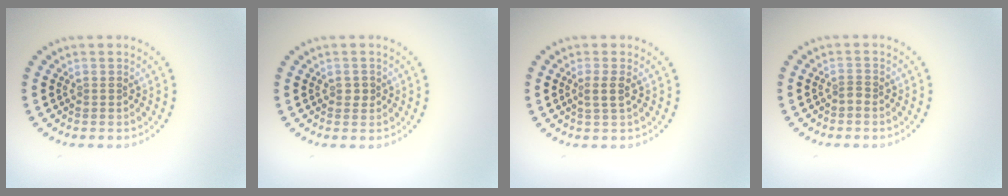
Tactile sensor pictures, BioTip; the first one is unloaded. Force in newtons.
{"total": 0.9, "press": 0.9, "slide": 0.2}
{"total": 1.5, "press": 1.2, "slide": 0.8}
{"total": 0.9, "press": 0.6, "slide": 0.7}